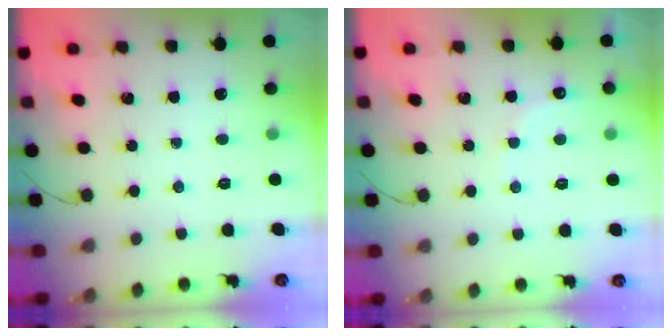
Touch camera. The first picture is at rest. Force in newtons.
{"total": 7.5, "press": 7.3, "slide": 1.6}